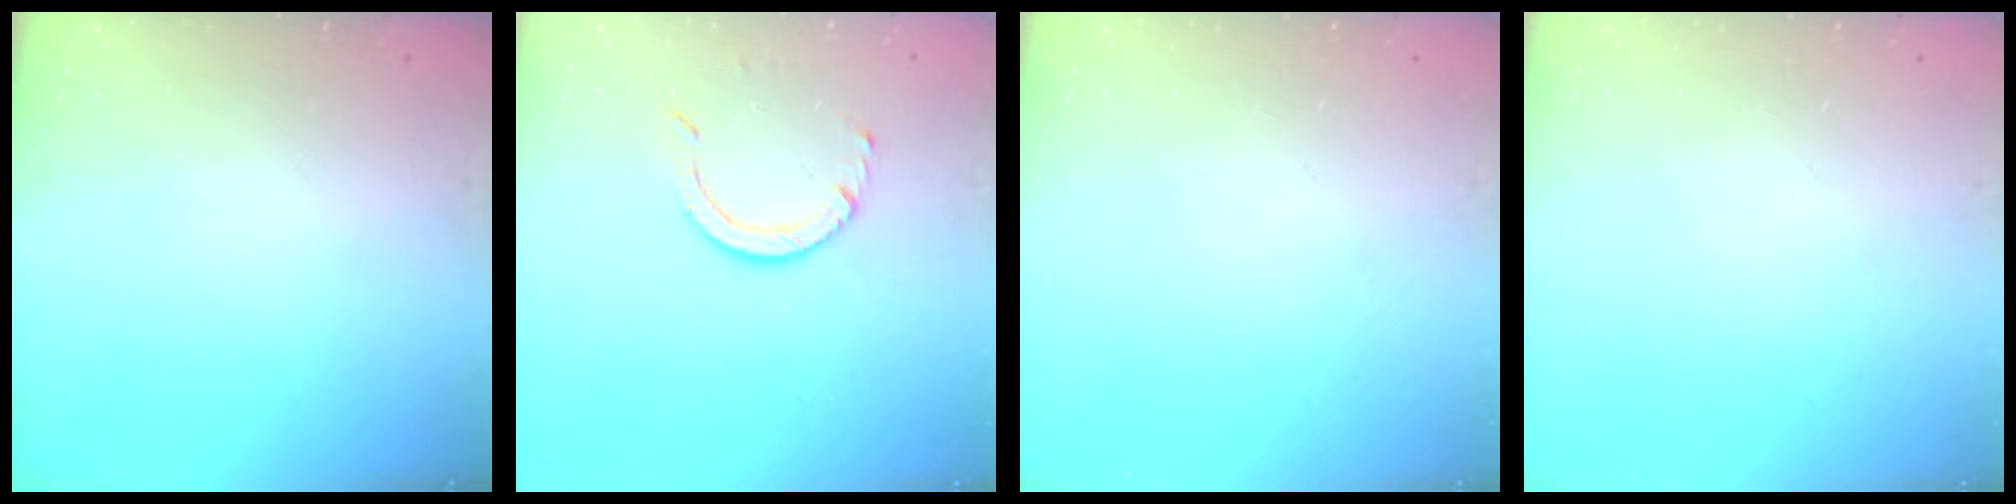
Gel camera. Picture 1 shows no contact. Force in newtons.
{"total": 7.3, "press": 7.3, "slide": 0.5}
{"total": 0.0}
{"total": 0.0}